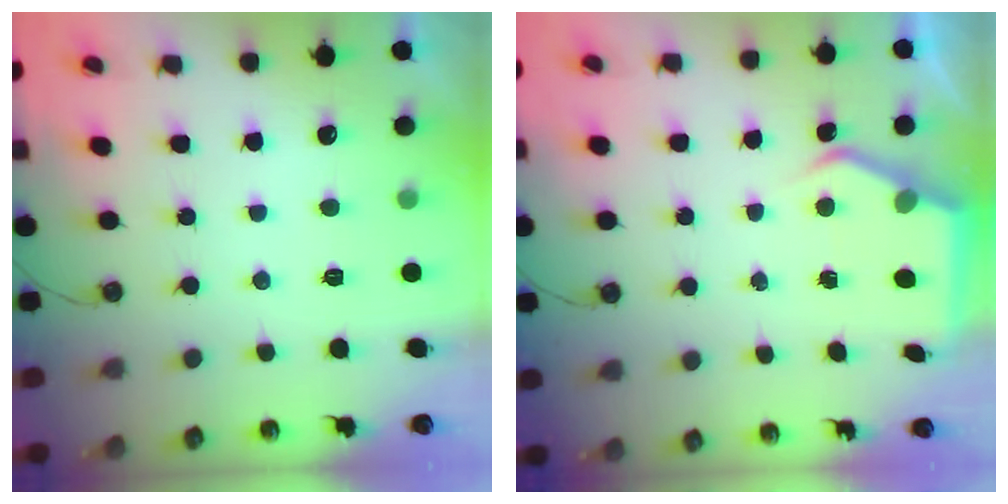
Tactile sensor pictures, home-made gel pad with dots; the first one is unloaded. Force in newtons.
{"total": 5.1, "press": 5.1, "slide": 0.2}